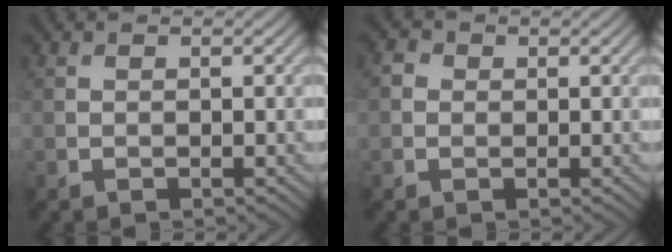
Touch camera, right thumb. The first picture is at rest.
{"total": 1.2, "force": [0.0, 1.1, 0.4], "torque": [-0.008, 0.000, -0.006]}